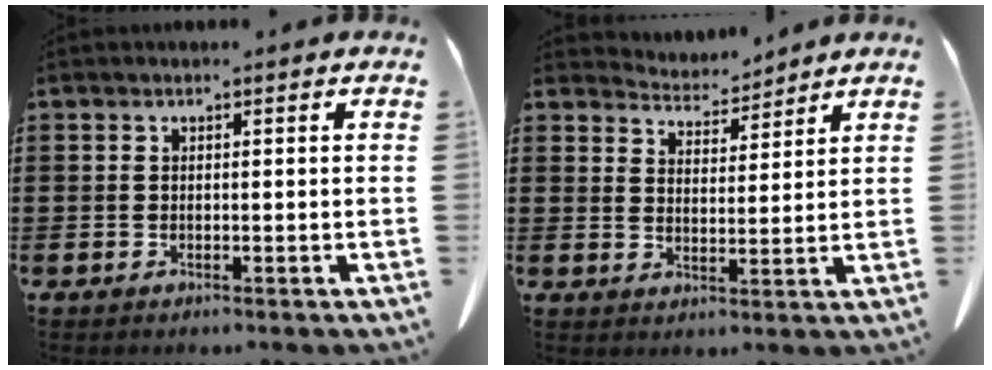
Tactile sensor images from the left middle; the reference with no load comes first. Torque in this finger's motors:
{"motor_torque": [-0.29, 0.00, -0.10, -0.02]}